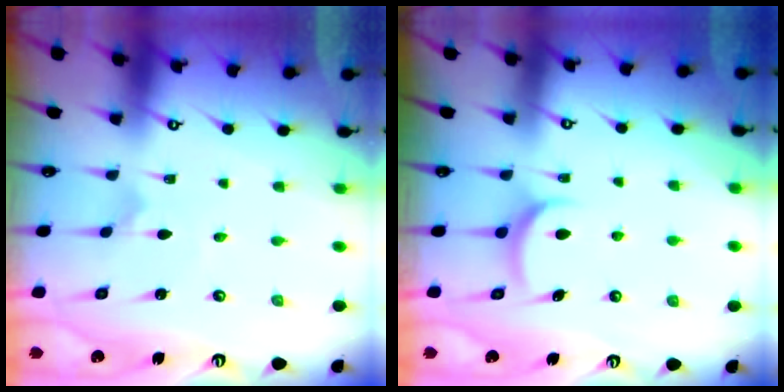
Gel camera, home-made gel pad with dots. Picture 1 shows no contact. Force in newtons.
{"total": 6.0, "press": 6.0, "slide": 0.2}